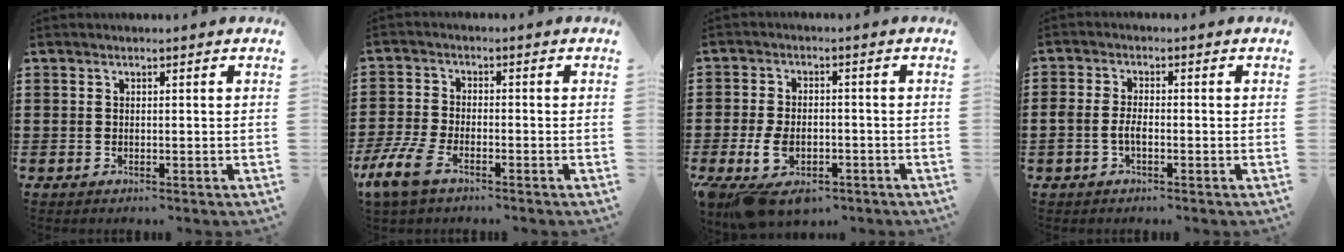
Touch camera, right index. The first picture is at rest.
{"total": 5.6, "force": [-3.6, 1.9, 3.9], "torque": [-0.105, -0.009, -0.074]}
{"total": 6.3, "force": [-3.0, 3.5, 4.2], "torque": [-0.105, -0.003, -0.059]}
{"total": 2.4, "force": [-0.9, 1.0, 2.0], "torque": [-0.047, 0.000, -0.018]}